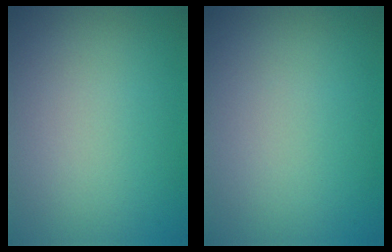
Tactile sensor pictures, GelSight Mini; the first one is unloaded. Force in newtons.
{"total": 0.0}